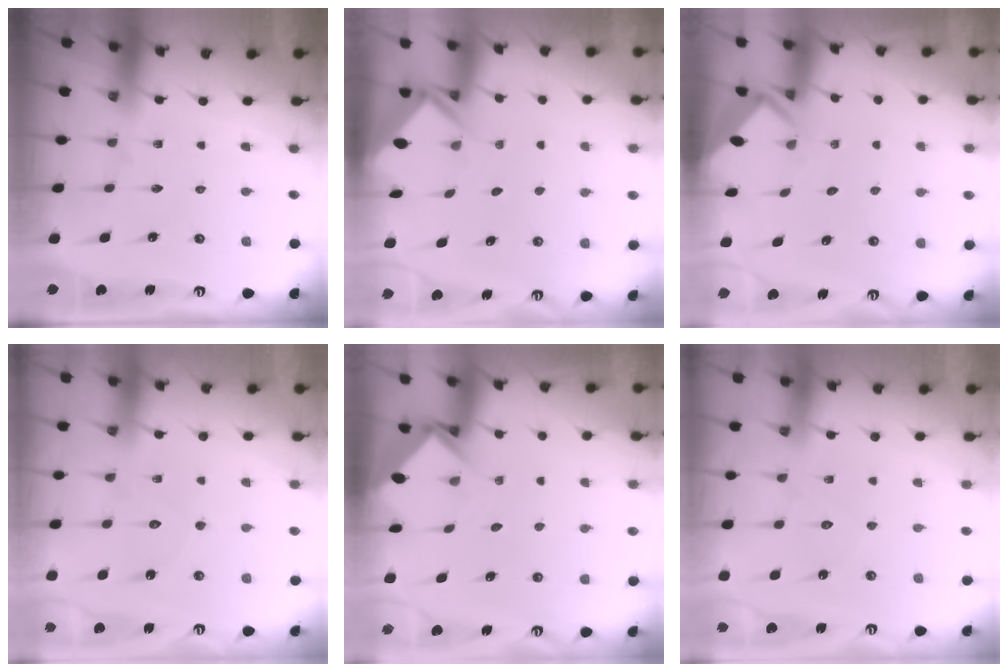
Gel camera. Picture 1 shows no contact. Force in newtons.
{"total": 2.3, "press": 2.3, "slide": 0.1}
{"total": 3.0, "press": 3.0, "slide": 0.1}
{"total": 6.3, "press": 6.3, "slide": 0.5}
{"total": 3.9, "press": 3.9, "slide": 0.3}
{"total": 5.3, "press": 5.3, "slide": 0.6}